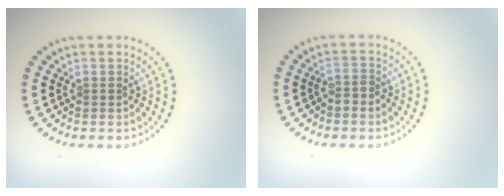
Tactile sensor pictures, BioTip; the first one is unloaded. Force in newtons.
{"total": 1.3, "press": 1.2, "slide": 0.6}